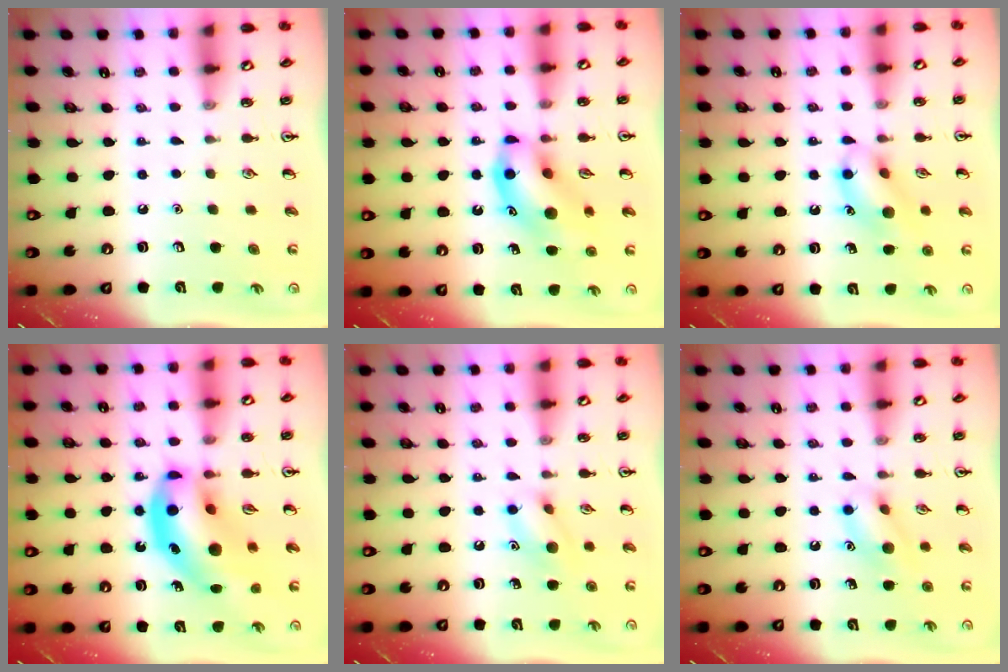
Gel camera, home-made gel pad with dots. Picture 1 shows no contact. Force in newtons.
{"total": 12.6, "press": 12.3, "slide": 2.7}
{"total": 11.1, "press": 11.1, "slide": 0.9}
{"total": 18.2, "press": 17.8, "slide": 4.1}
{"total": 9.5, "press": 9.4, "slide": 1.0}
{"total": 10.4, "press": 10.4, "slide": 0.6}